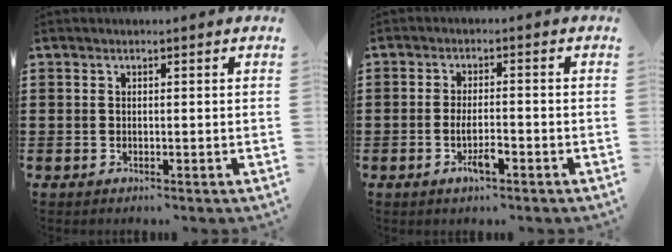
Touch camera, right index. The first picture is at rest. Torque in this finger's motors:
{"motor_torque": [1.09, 1.05, 0.11, 0.04]}